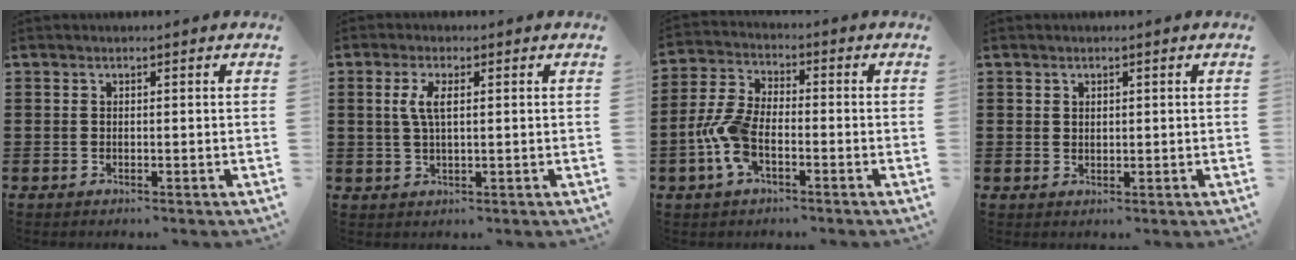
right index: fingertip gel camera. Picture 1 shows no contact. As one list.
[{"total": 3.5, "force": [0.8, 1.1, 3.2], "torque": [-0.066, 0.008, 0.011]}, {"total": 7.7, "force": [-2.6, 3.9, 6.1], "torque": [-0.160, -0.006, -0.057]}, {"total": 1.1, "force": [0.7, 0.8, 0.3], "torque": [-0.007, 0.004, 0.014]}]